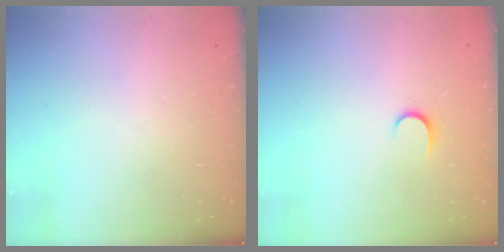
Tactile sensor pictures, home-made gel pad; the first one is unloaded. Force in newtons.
{"total": 4.9, "press": 4.8, "slide": 0.5}